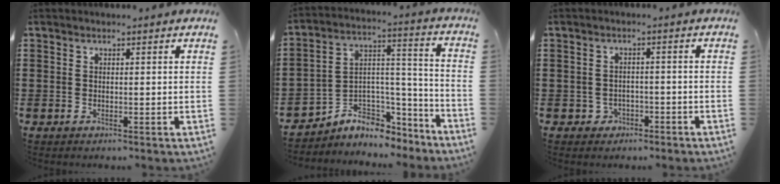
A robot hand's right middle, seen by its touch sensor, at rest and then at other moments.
{"total": 4.8, "force": [-3.8, 2.9, 0.5], "torque": [-0.017, -0.010, -0.074]}
{"total": 1.9, "force": [-1.5, 1.1, 0.2], "torque": [-0.013, -0.003, -0.034]}